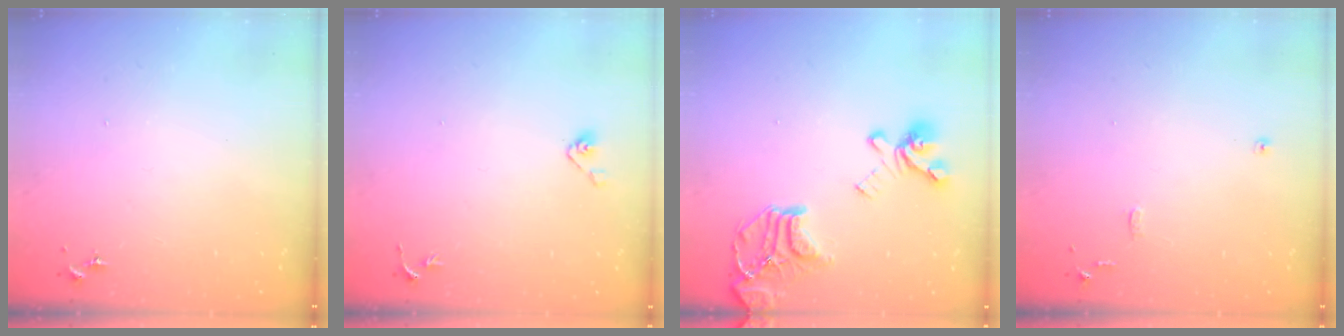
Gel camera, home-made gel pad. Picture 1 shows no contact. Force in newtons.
{"total": 3.4, "press": 3.3, "slide": 0.9}
{"total": 19.3, "press": 19.2, "slide": 1.9}
{"total": 7.3, "press": 7.3, "slide": 0.6}